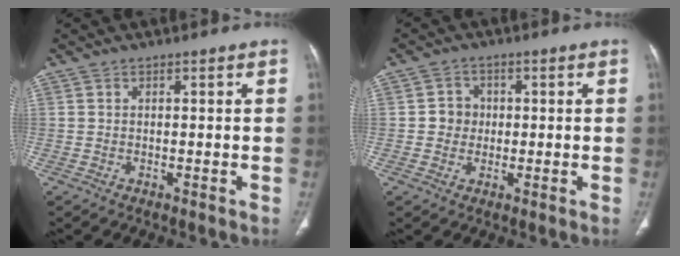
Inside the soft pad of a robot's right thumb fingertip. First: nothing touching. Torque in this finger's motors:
{"motor_torque": [0.14, 0.10, 0.38, -0.27, 0.00]}